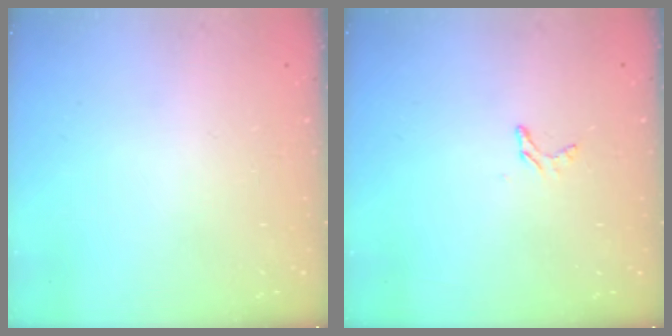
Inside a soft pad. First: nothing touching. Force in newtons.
{"total": 3.8, "press": 3.8, "slide": 0.3}